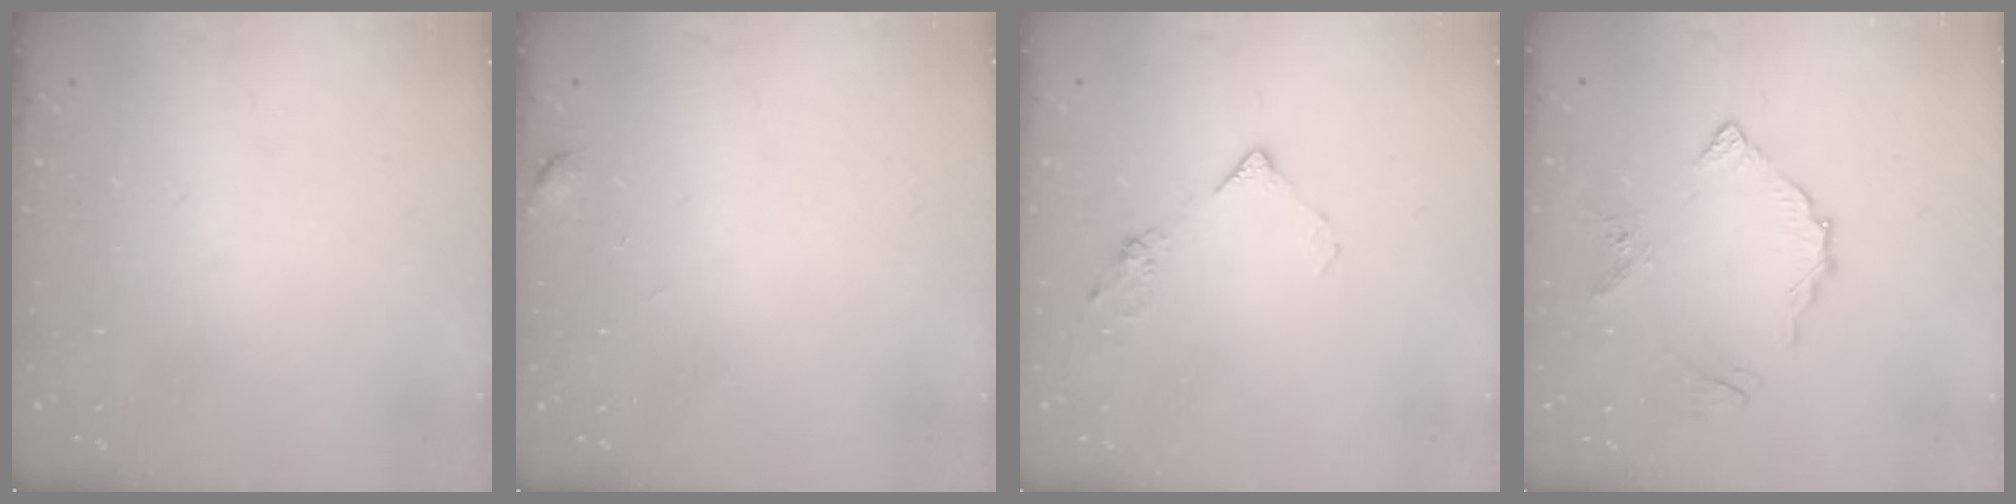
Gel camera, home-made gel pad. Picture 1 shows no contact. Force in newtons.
{"total": 3.1, "press": 3.1, "slide": 0.3}
{"total": 7.9, "press": 7.9, "slide": 0.8}
{"total": 7.4, "press": 7.3, "slide": 0.6}